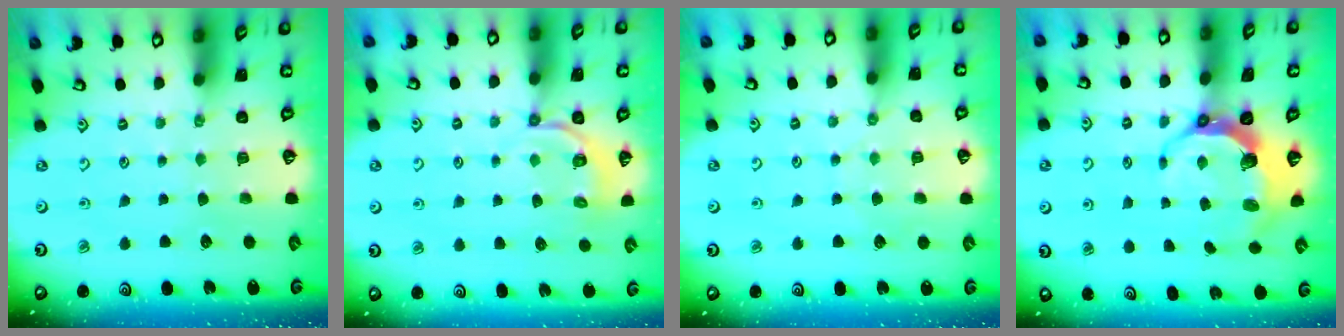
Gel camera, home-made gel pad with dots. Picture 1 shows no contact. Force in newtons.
{"total": 5.1, "press": 4.8, "slide": 1.8}
{"total": 4.1, "press": 4.1, "slide": 0.6}
{"total": 8.0, "press": 6.4, "slide": 4.8}